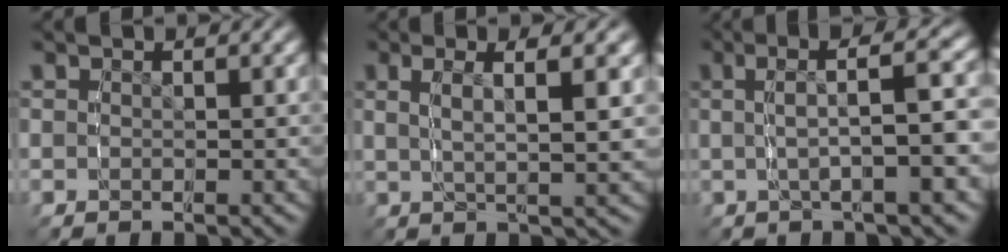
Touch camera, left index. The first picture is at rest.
{"total": 4.6, "force": [1.8, 1.0, 4.1], "torque": [-0.065, 0.006, 0.031]}
{"total": 4.9, "force": [0.7, 0.9, 4.8], "torque": [-0.069, 0.016, 0.008]}